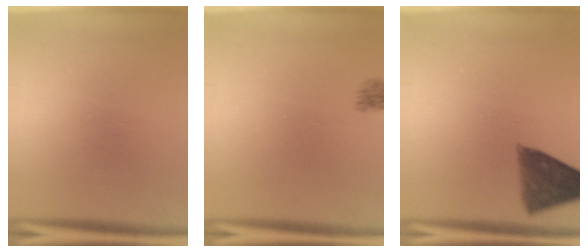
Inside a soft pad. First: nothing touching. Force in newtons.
{"total": 1.8}
{"total": 8.4}